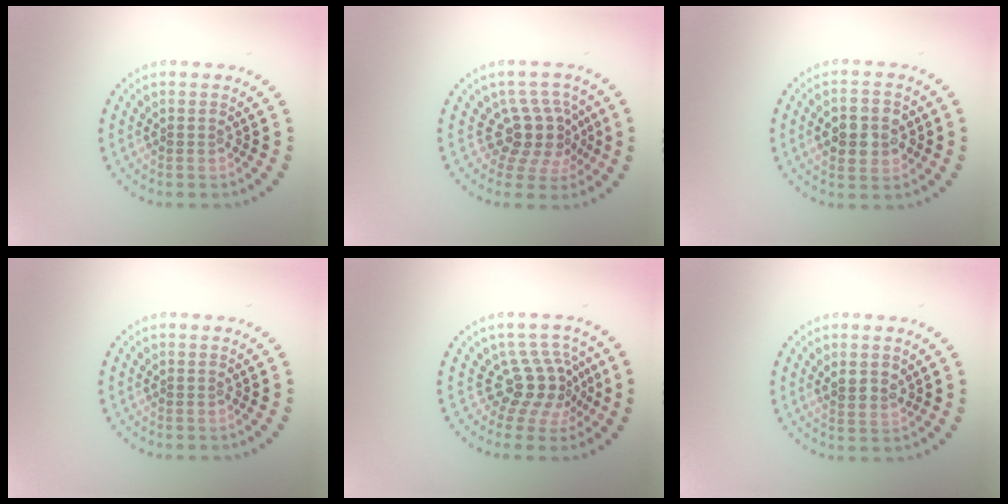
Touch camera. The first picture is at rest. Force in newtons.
{"total": 3.9, "press": 2.8, "slide": 2.7}
{"total": 4.3, "press": 4.3, "slide": 0.4}
{"total": 0.0}
{"total": 3.9, "press": 2.8, "slide": 2.7}
{"total": 1.6, "press": 1.5, "slide": 0.7}